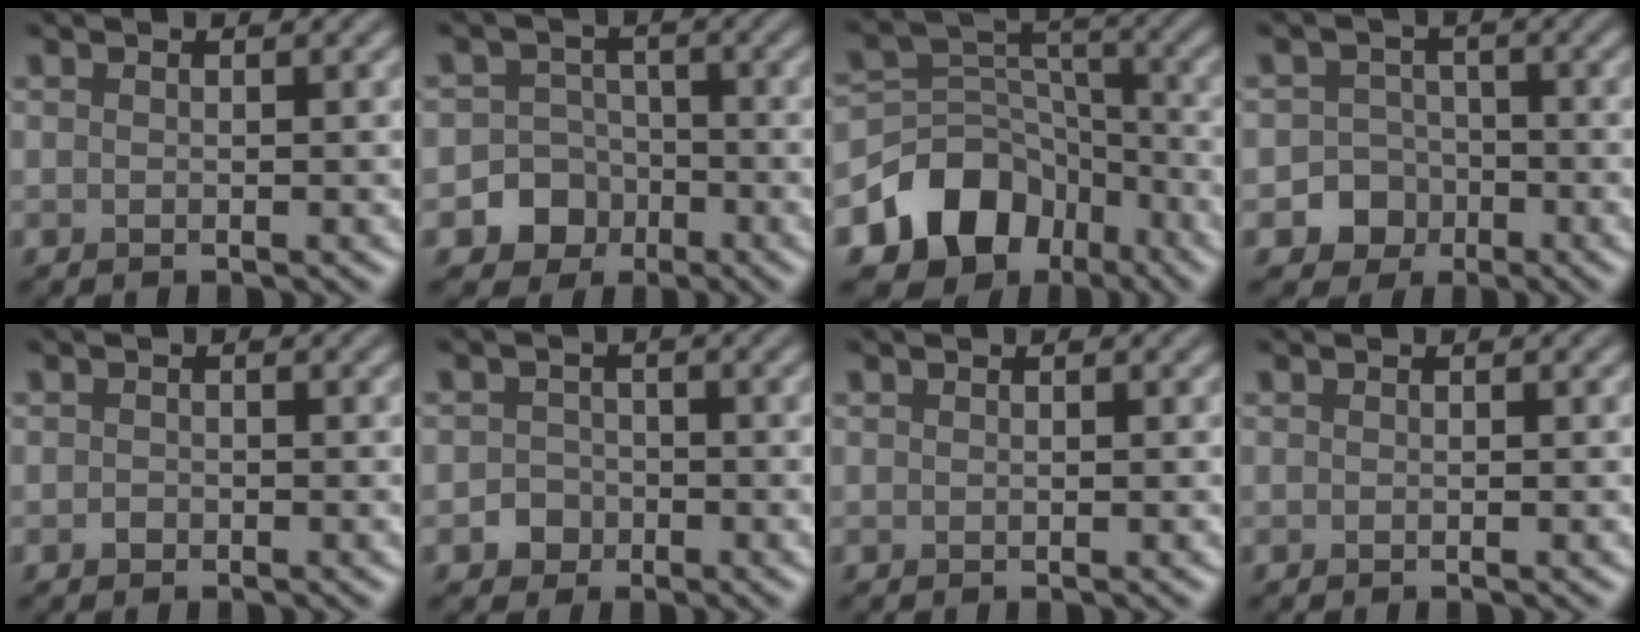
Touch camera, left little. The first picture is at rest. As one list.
[{"total": 5.7, "force": [-2.6, 5.0, 0.7], "torque": [0.021, -0.008, -0.068]}, {"total": 9.7, "force": [-5.5, 7.3, 3.1], "torque": [-0.051, 0.008, -0.102]}, {"total": 4.7, "force": [-2.1, 4.1, 0.7], "torque": [0.028, -0.006, -0.054]}, {"total": 0.6, "force": [-0.3, 0.4, 0.2], "torque": [-0.003, -0.002, -0.007]}, {"total": 1.9, "force": [-0.9, 1.7, 0.4], "torque": [0.006, 0.003, -0.019]}, {"total": 0.0}, {"total": 0.0}]